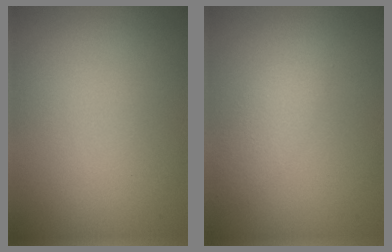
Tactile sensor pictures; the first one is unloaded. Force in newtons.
{"total": 2.6, "press": 2.6, "slide": 0.1}